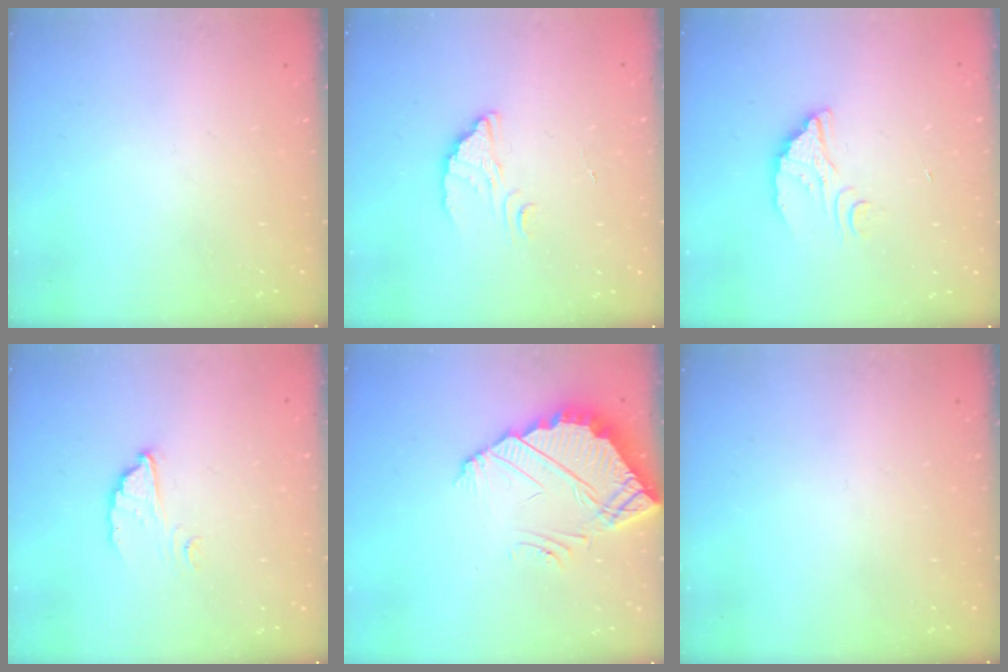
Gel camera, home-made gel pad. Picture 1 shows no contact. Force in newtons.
{"total": 2.4, "press": 2.4, "slide": 0.1}
{"total": 3.8, "press": 3.8, "slide": 0.3}
{"total": 4.1, "press": 4.1, "slide": 0.1}
{"total": 4.2, "press": 4.2, "slide": 0.6}
{"total": 0.0}